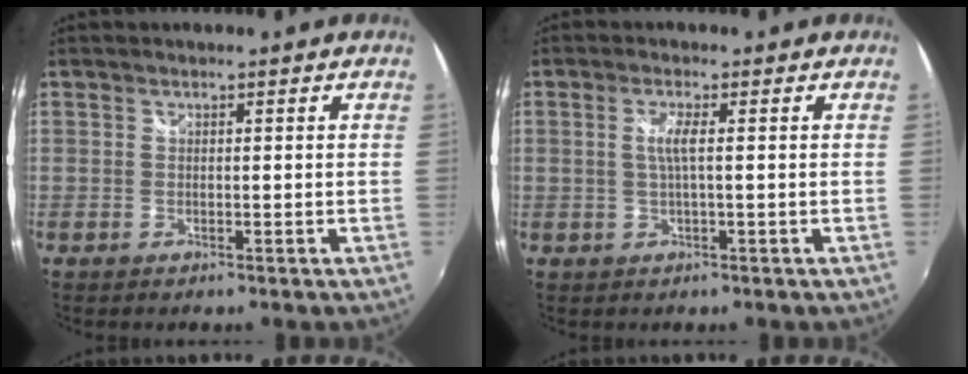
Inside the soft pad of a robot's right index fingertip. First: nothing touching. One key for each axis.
{"total": 2.7, "fx": 0.1, "fy": -0.1, "fz": 2.7, "tx": -0.054, "ty": -0.001, "tz": 0.000}